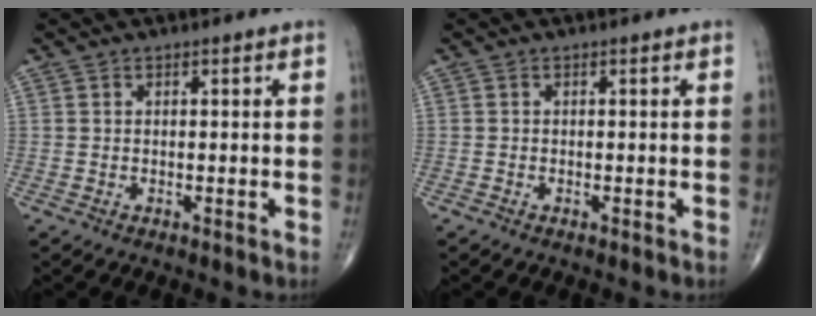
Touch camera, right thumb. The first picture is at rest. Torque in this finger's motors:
{"motor_torque": [-0.38, -0.28, -0.30, -0.25, 0.02]}